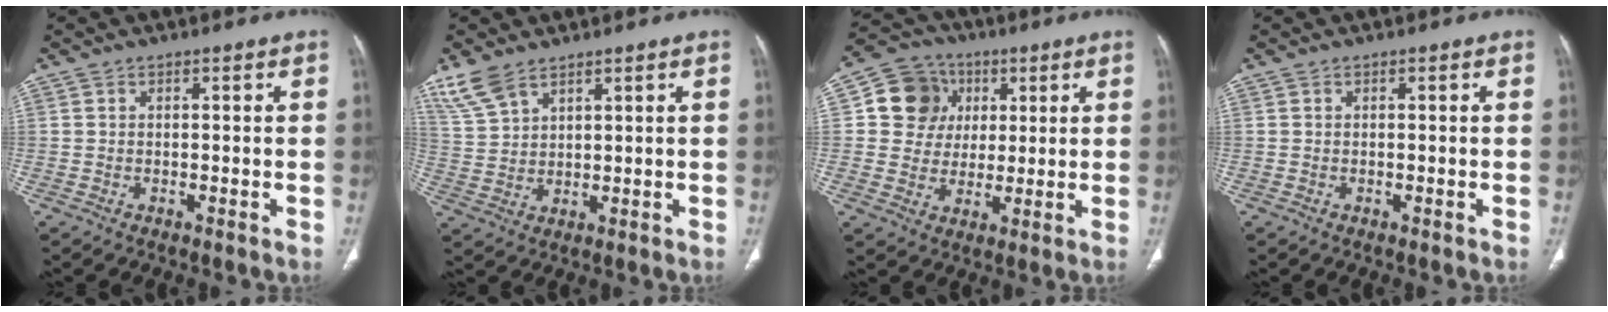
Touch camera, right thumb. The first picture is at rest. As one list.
[{"total": 6.7, "force": [5.1, 2.9, 3.2], "torque": [-0.067, -0.010, 0.115]}, {"total": 11.2, "force": [3.0, 10.2, 3.5], "torque": [-0.028, 0.000, 0.048]}, {"total": 0.0}]